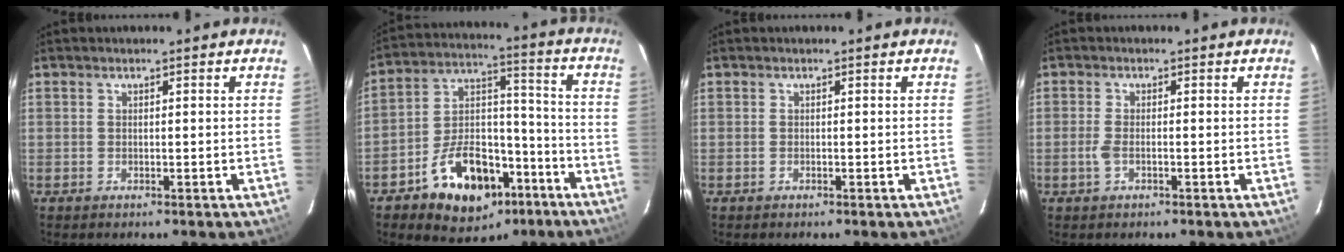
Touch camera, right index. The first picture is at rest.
{"total": 17.0, "force": [-9.6, 10.6, 9.2], "torque": [-0.175, 0.041, -0.133]}
{"total": 0.0}
{"total": 2.2, "force": [-0.8, 0.7, 1.9], "torque": [-0.046, -0.001, -0.016]}